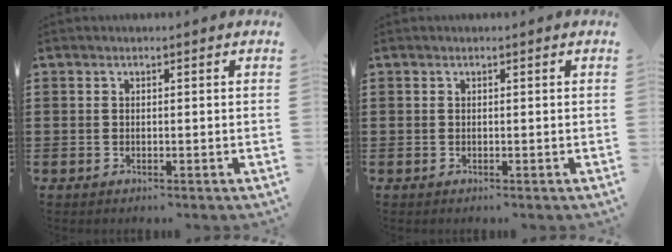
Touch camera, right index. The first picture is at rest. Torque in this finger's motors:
{"motor_torque": [0.00, 0.00, 0.00, 0.00]}